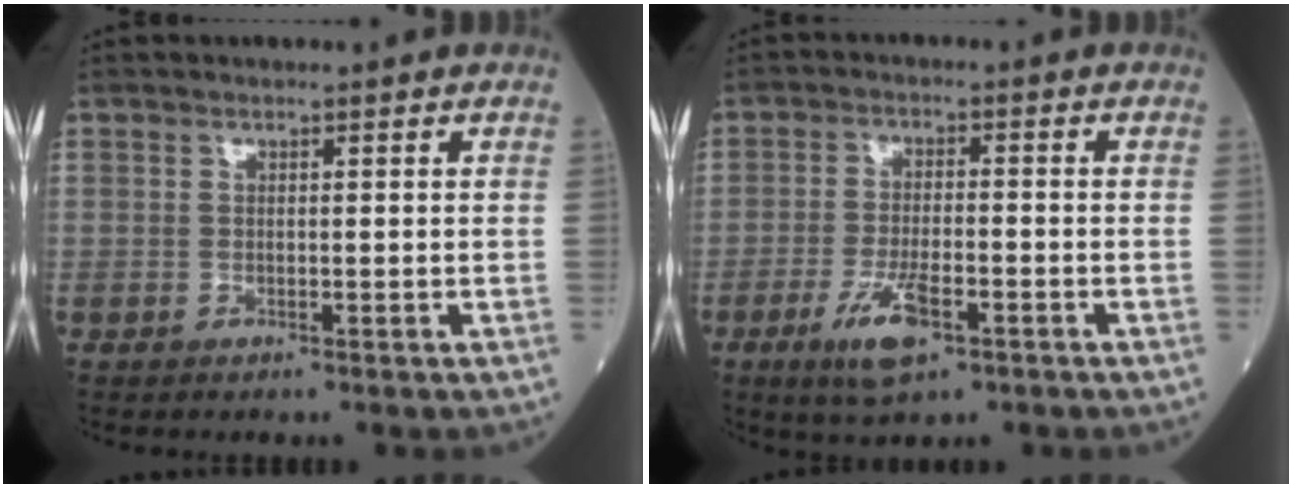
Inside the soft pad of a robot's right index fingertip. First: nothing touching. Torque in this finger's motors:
{"motor_torque": [1.19, -0.53, 0.63, 0.17]}